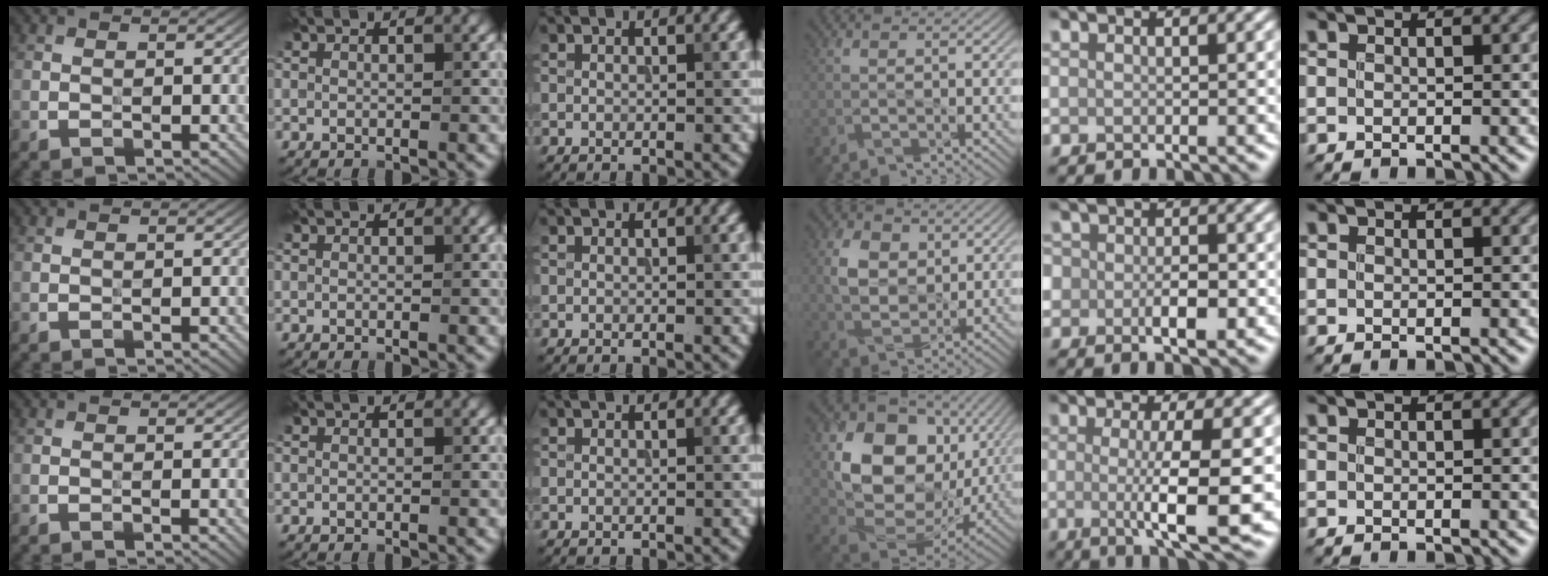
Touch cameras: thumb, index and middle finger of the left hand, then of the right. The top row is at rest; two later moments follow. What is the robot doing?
{"motion": "wipe", "object": "measuring cup"}